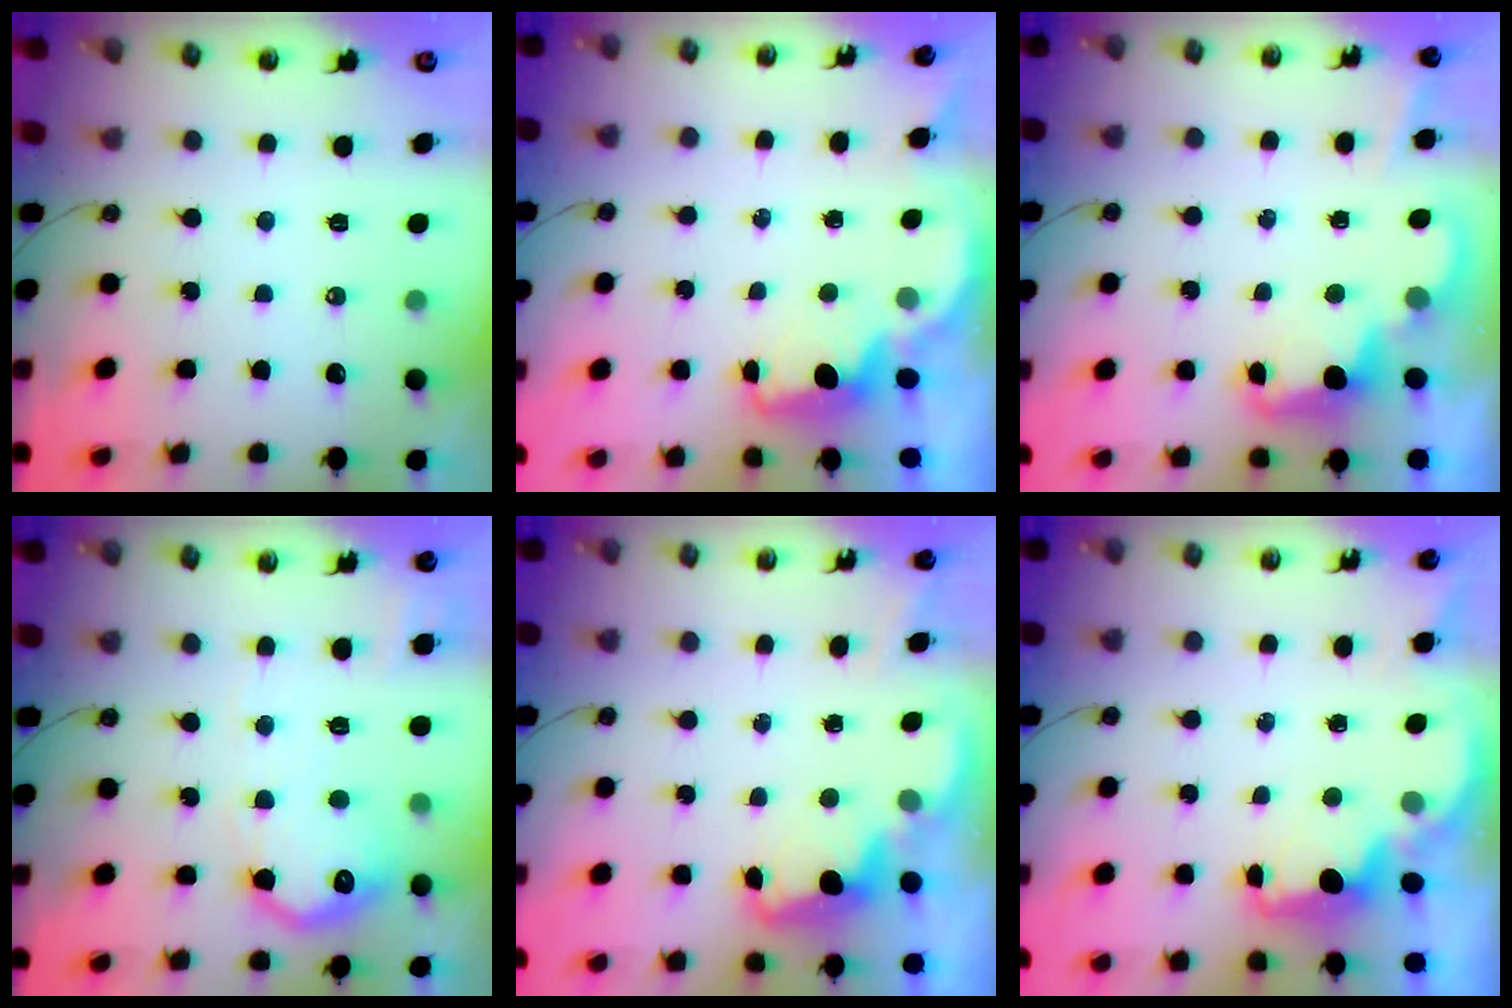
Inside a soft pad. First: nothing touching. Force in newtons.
{"total": 1.9, "press": 1.8, "slide": 0.7}
{"total": 2.6, "press": 2.5, "slide": 0.6}
{"total": 14.4, "press": 14.4, "slide": 0.7}
{"total": 2.4, "press": 2.3, "slide": 0.7}
{"total": 2.2, "press": 2.1, "slide": 0.8}